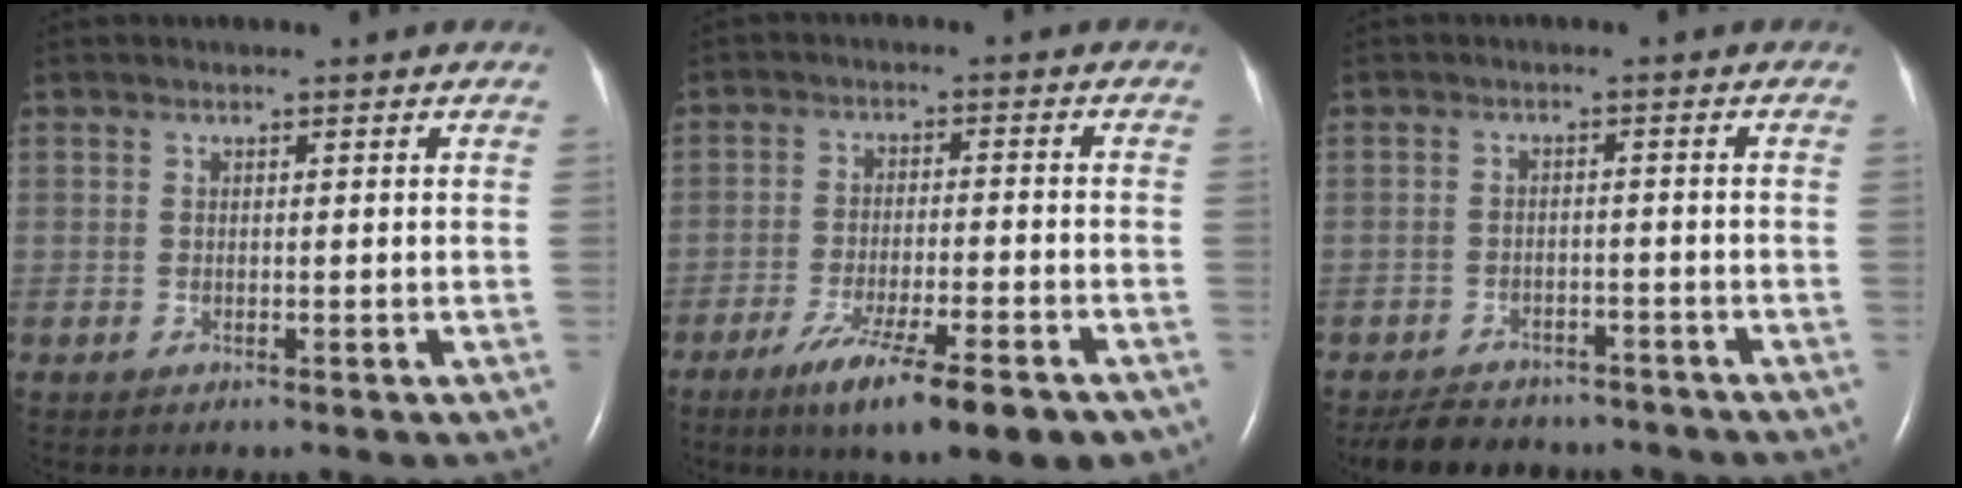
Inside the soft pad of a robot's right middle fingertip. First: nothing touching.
{"total": 12.8, "force": [-8.4, 2.0, 9.5], "torque": [-0.136, -0.024, -0.125]}
{"total": 9.5, "force": [-8.4, 3.7, 2.5], "torque": [-0.048, -0.001, -0.112]}